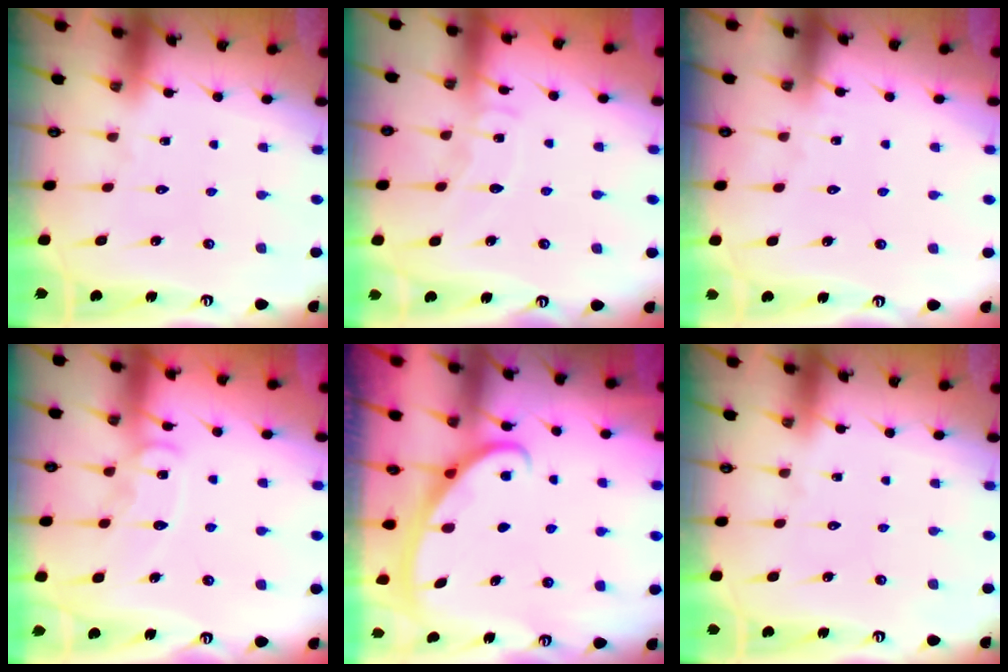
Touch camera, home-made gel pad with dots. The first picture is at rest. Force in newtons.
{"total": 6.7, "press": 6.7, "slide": 0.6}
{"total": 1.5, "press": 1.5, "slide": 0.3}
{"total": 10.3, "press": 10.2, "slide": 0.9}
{"total": 3.0, "press": 3.0, "slide": 0.4}
{"total": 0.0}